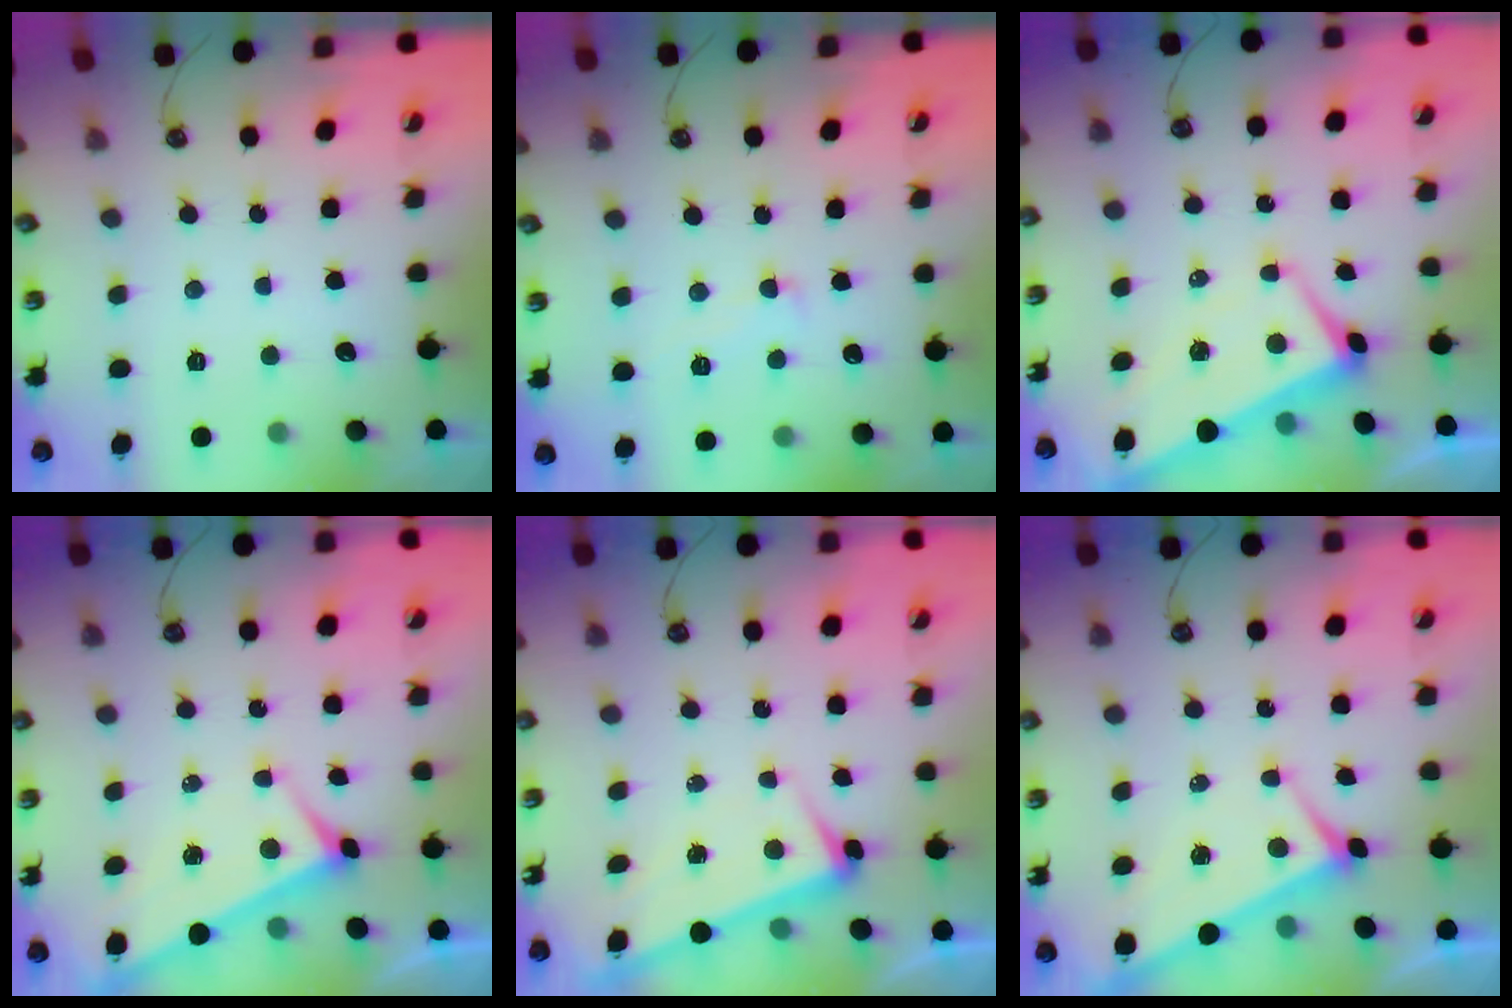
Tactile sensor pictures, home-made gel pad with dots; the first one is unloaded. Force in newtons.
{"total": 1.7, "press": 1.7, "slide": 0.5}
{"total": 1.0, "press": 0.3, "slide": 1.0}
{"total": 3.9, "press": 3.9, "slide": 0.2}
{"total": 3.1, "press": 3.0, "slide": 1.0}
{"total": 3.9, "press": 3.8, "slide": 0.7}